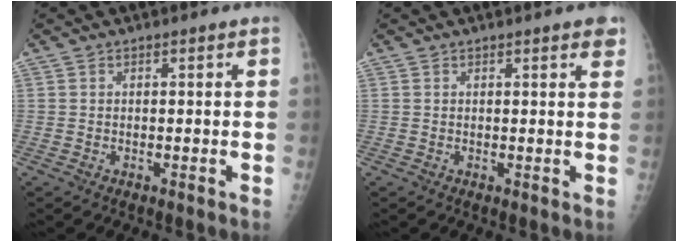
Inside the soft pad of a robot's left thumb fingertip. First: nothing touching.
{"total": 2.7, "force": [1.7, 0.6, 2.1], "torque": [-0.018, -0.001, 0.016]}